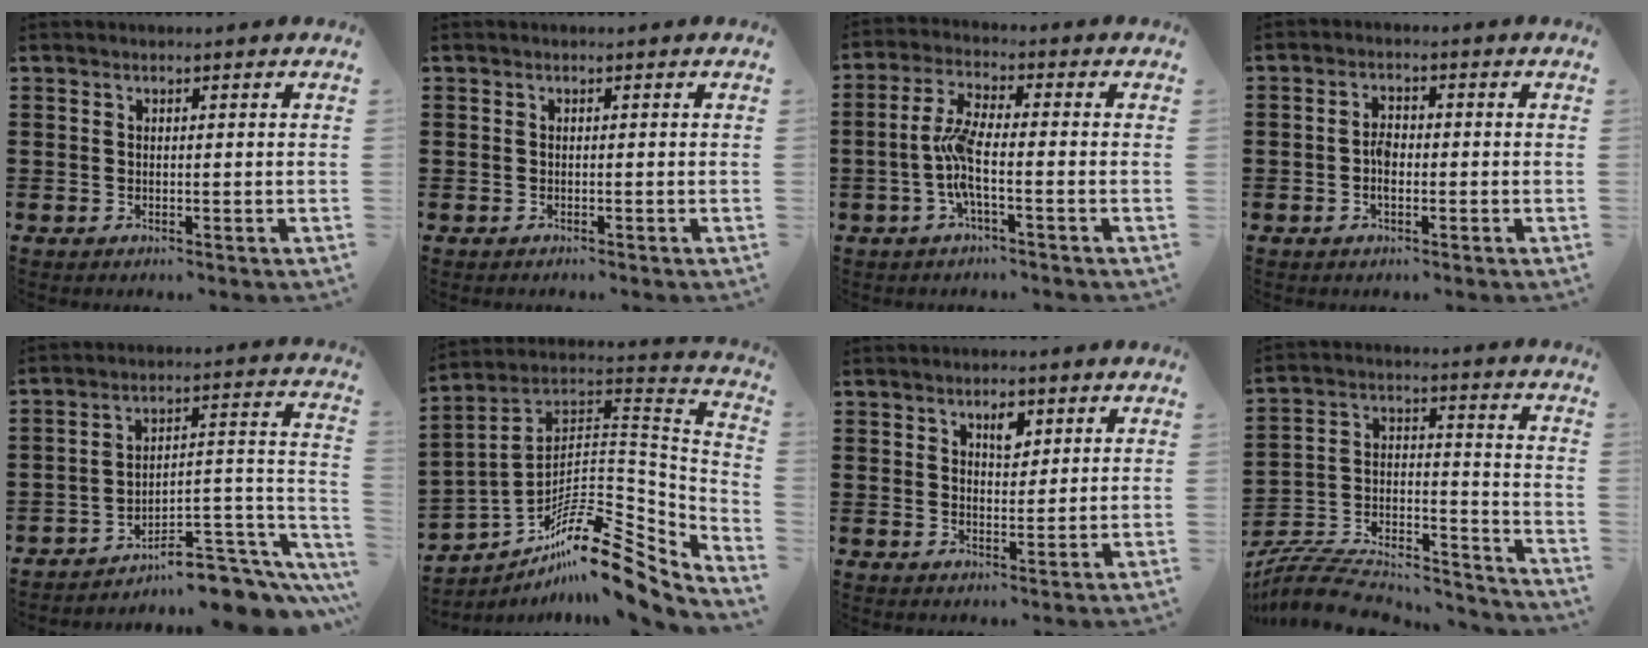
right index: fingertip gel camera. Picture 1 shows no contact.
{"total": 0.6, "force": [-0.5, 0.2, -0.1], "torque": [0.002, 0.002, -0.013]}
{"total": 5.9, "force": [-1.7, 1.3, 5.5], "torque": [-0.134, -0.012, -0.042]}
{"total": 2.7, "force": [-0.8, 1.2, 2.3], "torque": [-0.050, -0.001, -0.016]}
{"total": 8.6, "force": [-6.9, 2.7, 4.4], "torque": [-0.054, 0.012, -0.128]}
{"total": 13.9, "force": [-9.8, 4.8, 8.5], "torque": [-0.134, 0.014, -0.184]}
{"total": 3.1, "force": [1.8, 1.6, 2.0], "torque": [-0.029, 0.000, 0.028]}
{"total": 8.5, "force": [-7.8, 2.6, 2.3], "torque": [-0.043, 0.006, -0.152]}